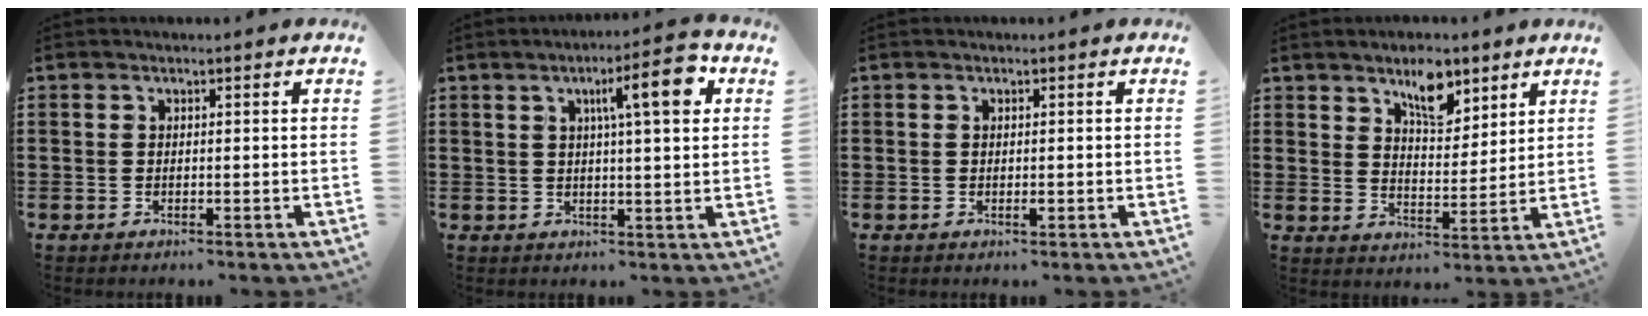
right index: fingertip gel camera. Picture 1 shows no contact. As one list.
[{"total": 8.2, "force": [3.0, 1.5, 7.5], "torque": [-0.121, -0.002, 0.039]}, {"total": 1.0, "force": [-0.2, 0.2, 0.9], "torque": [-0.017, -0.004, -0.002]}, {"total": 7.4, "force": [5.2, 3.1, 4.2], "torque": [-0.066, -0.010, 0.088]}]